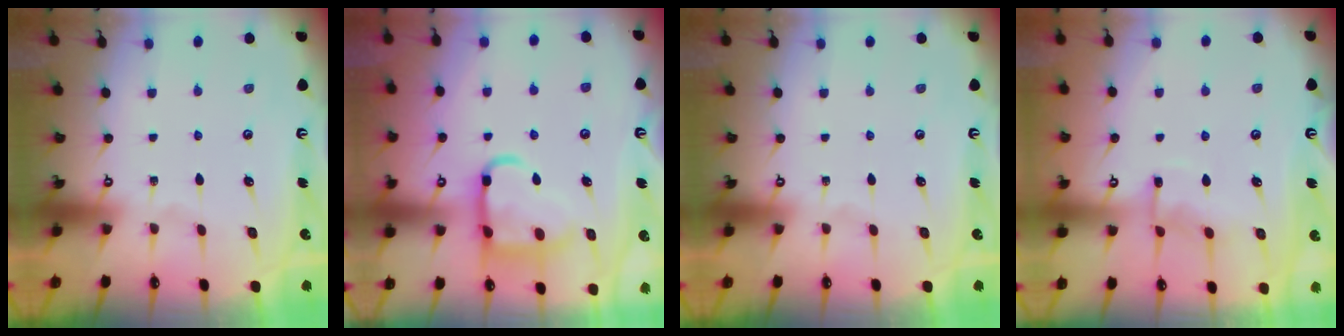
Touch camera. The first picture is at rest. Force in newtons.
{"total": 14.7, "press": 14.7, "slide": 1.4}
{"total": 0.0}
{"total": 8.0, "press": 7.9, "slide": 0.8}